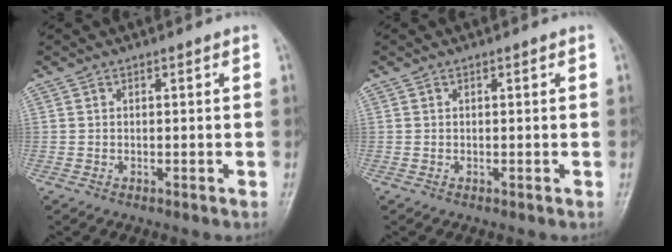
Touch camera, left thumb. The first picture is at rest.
{"total": 0.0}